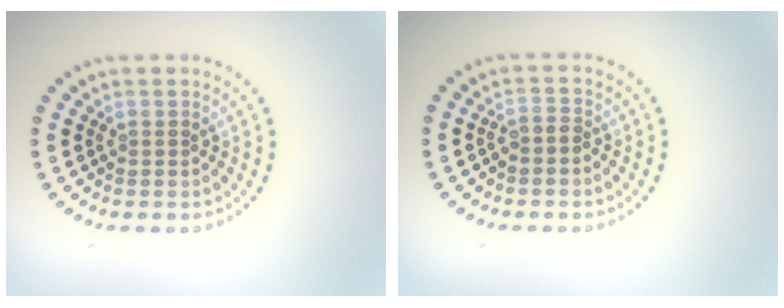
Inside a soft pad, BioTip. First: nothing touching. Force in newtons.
{"total": 1.0, "press": 0.7, "slide": 0.7}